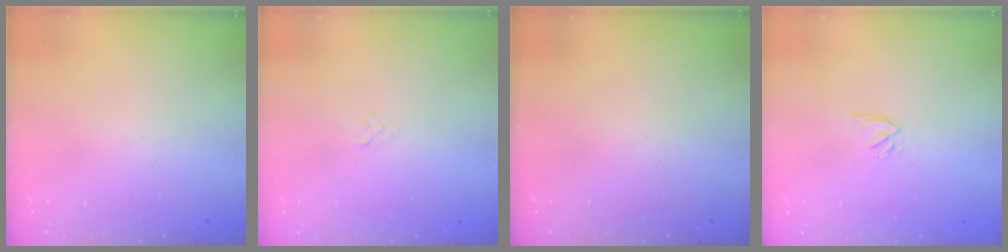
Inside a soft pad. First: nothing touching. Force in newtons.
{"total": 2.9, "press": 2.9, "slide": 0.3}
{"total": 0.0}
{"total": 1.7, "press": 1.6, "slide": 0.6}